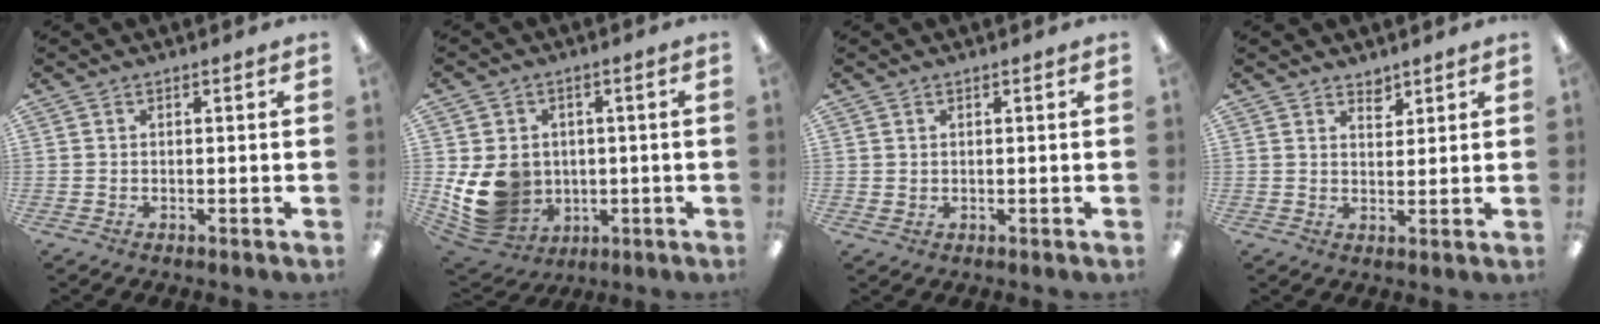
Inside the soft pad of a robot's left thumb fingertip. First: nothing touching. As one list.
[{"total": 12.3, "force": [-0.7, 10.9, 5.7], "torque": [-0.135, -0.003, 0.000]}, {"total": 0.9, "force": [0.7, 0.5, 0.2], "torque": [-0.005, 0.002, 0.012]}, {"total": 3.0, "force": [2.7, 1.2, 0.5], "torque": [0.003, -0.020, 0.049]}]